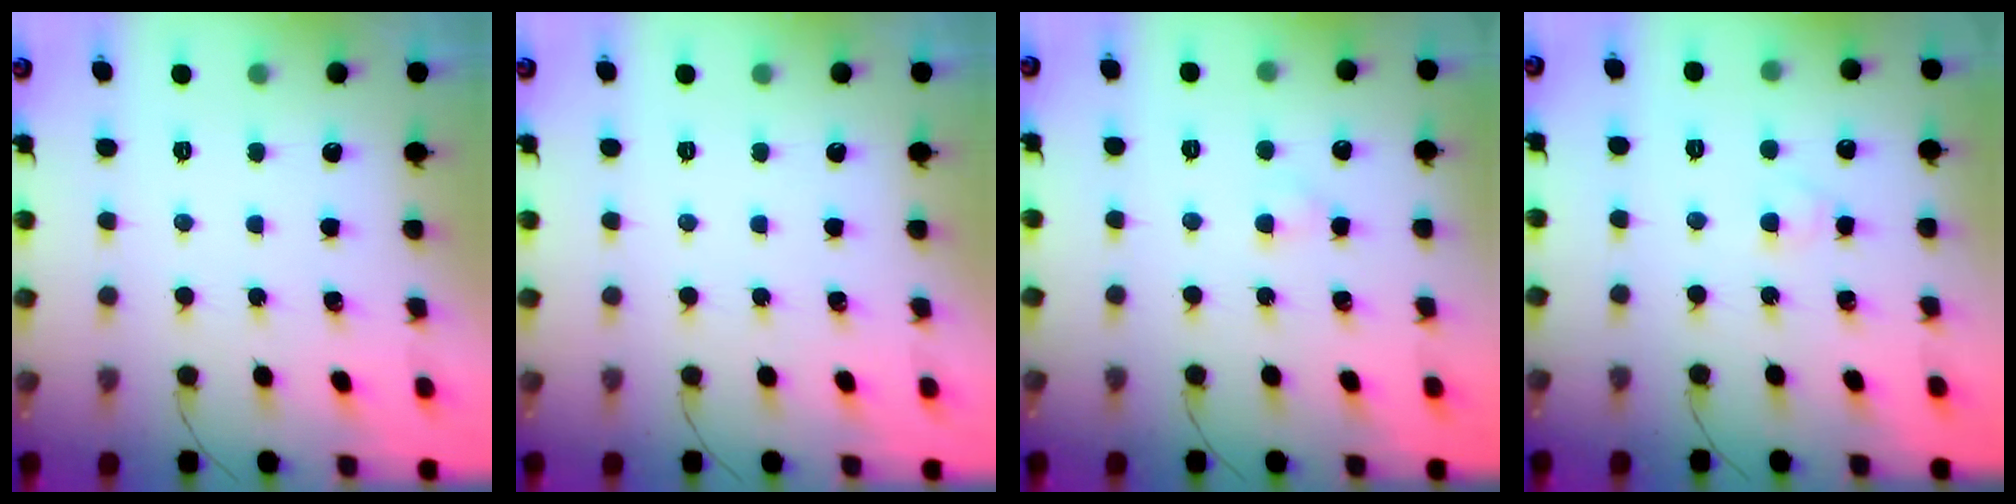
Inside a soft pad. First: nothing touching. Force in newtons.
{"total": 0.0}
{"total": 2.6, "press": 2.4, "slide": 0.9}
{"total": 2.2, "press": 1.9, "slide": 1.1}